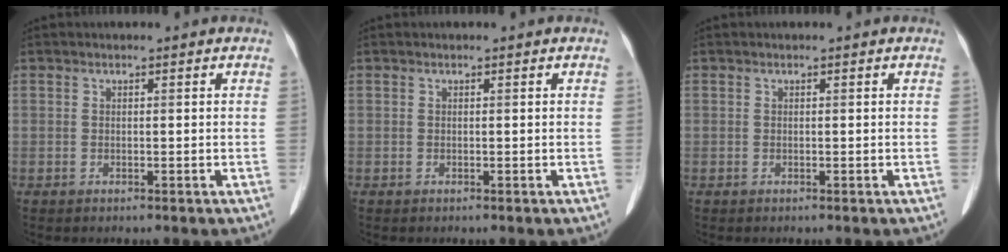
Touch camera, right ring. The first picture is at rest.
{"total": 0.0}
{"total": 0.0}